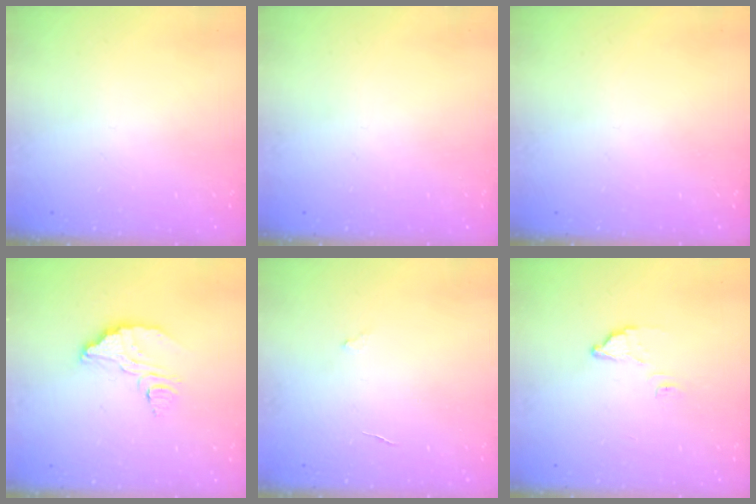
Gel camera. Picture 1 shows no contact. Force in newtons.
{"total": 0.0}
{"total": 0.0}
{"total": 9.0, "press": 9.0, "slide": 0.7}
{"total": 2.6, "press": 2.6, "slide": 0.2}
{"total": 2.1, "press": 2.1, "slide": 0.1}